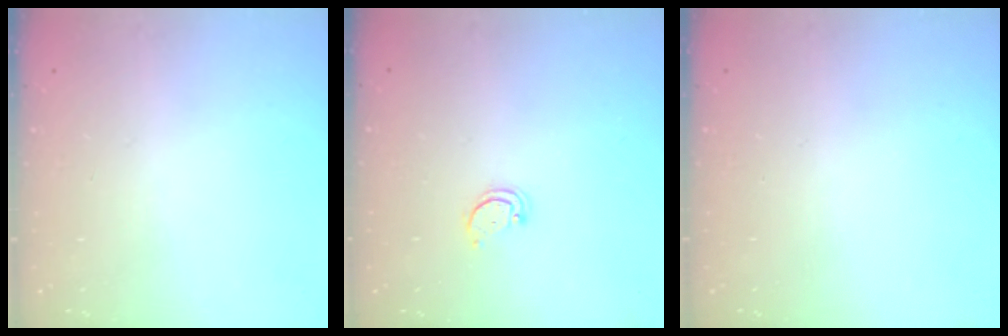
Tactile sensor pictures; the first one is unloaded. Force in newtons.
{"total": 1.9, "press": 1.9, "slide": 0.2}
{"total": 0.0}